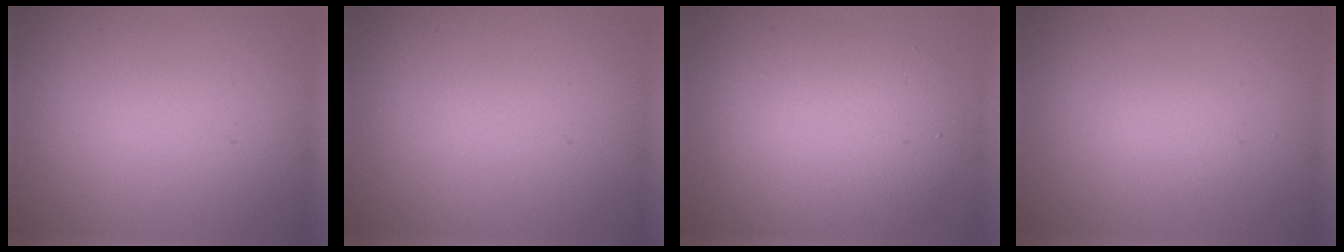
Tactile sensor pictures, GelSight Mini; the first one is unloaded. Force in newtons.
{"total": 0.0}
{"total": 6.4, "press": 6.4, "slide": 0.4}
{"total": 1.2, "press": 1.2, "slide": 0.1}